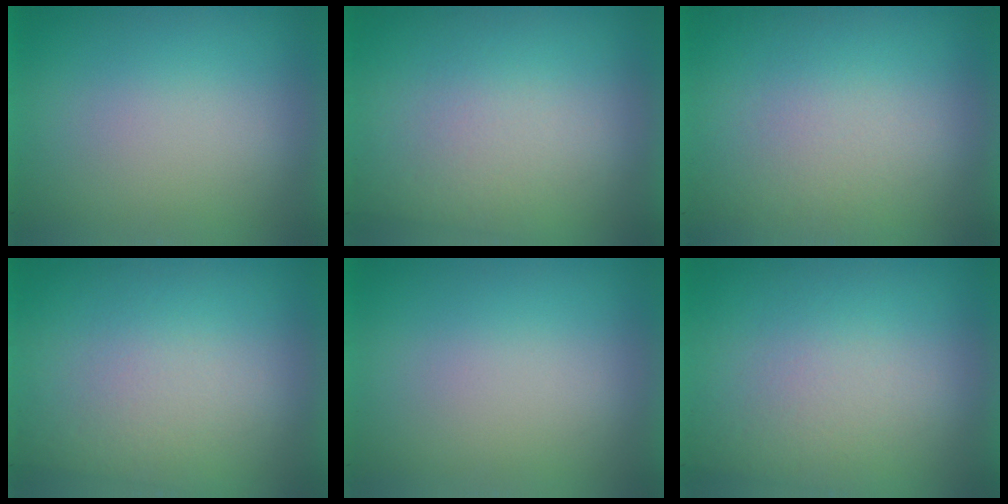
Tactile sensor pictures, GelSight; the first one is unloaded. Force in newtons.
{"total": 2.8}
{"total": 2.6}
{"total": 2.8}
{"total": 0.0}
{"total": 3.0}